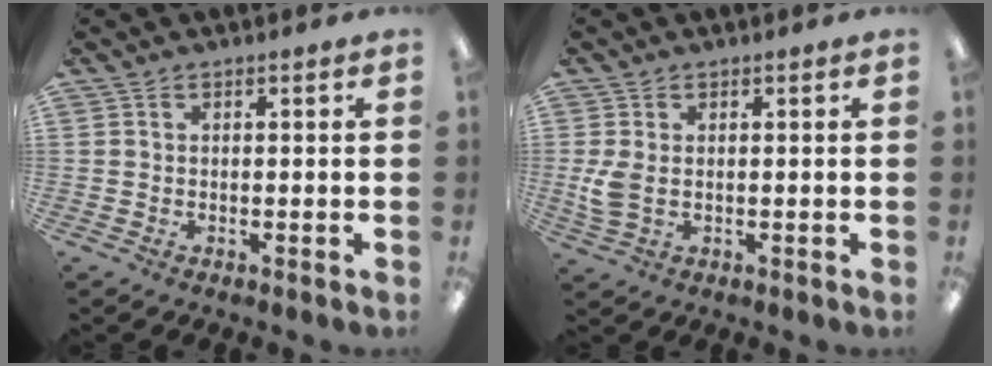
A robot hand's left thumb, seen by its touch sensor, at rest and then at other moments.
{"total": 4.4, "force": [0.4, 2.7, 3.5], "torque": [-0.071, -0.001, 0.004]}